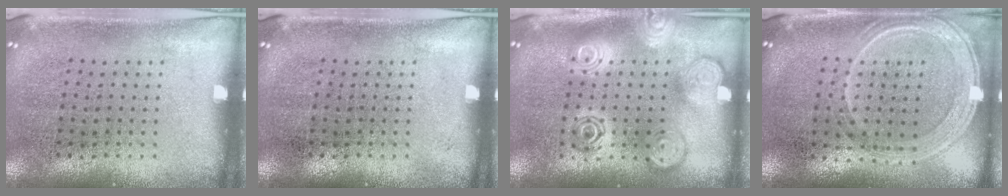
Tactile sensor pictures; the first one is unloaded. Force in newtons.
{"total": 0.0}
{"total": 2.8, "press": 2.8, "slide": 0.3}
{"total": 1.3, "press": 1.2, "slide": 0.3}